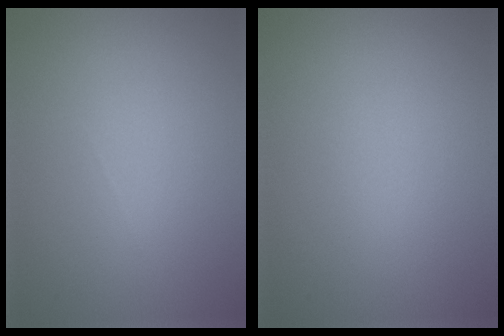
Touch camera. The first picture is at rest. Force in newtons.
{"total": 0.0}